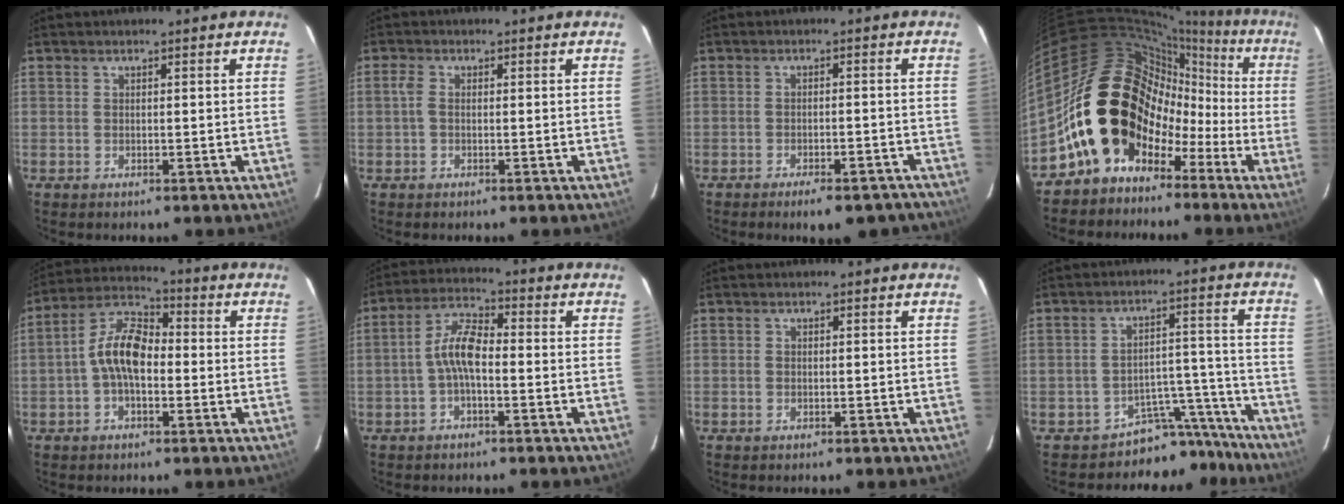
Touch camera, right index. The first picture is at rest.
{"total": 1.7, "force": [-0.1, 1.0, 1.3], "torque": [-0.031, 0.005, -0.004]}
{"total": 9.4, "force": [-7.7, 3.1, 4.3], "torque": [-0.075, 0.002, -0.092]}
{"total": 19.0, "force": [-5.6, 15.1, 10.2], "torque": [-0.184, 0.035, -0.088]}
{"total": 9.3, "force": [-1.2, 4.9, 7.7], "torque": [-0.159, 0.026, -0.029]}
{"total": 6.2, "force": [-1.5, 2.3, 5.6], "torque": [-0.118, 0.020, -0.032]}
{"total": 0.0}
{"total": 9.4, "force": [-8.5, 4.0, -0.5], "torque": [0.021, 0.059, -0.119]}